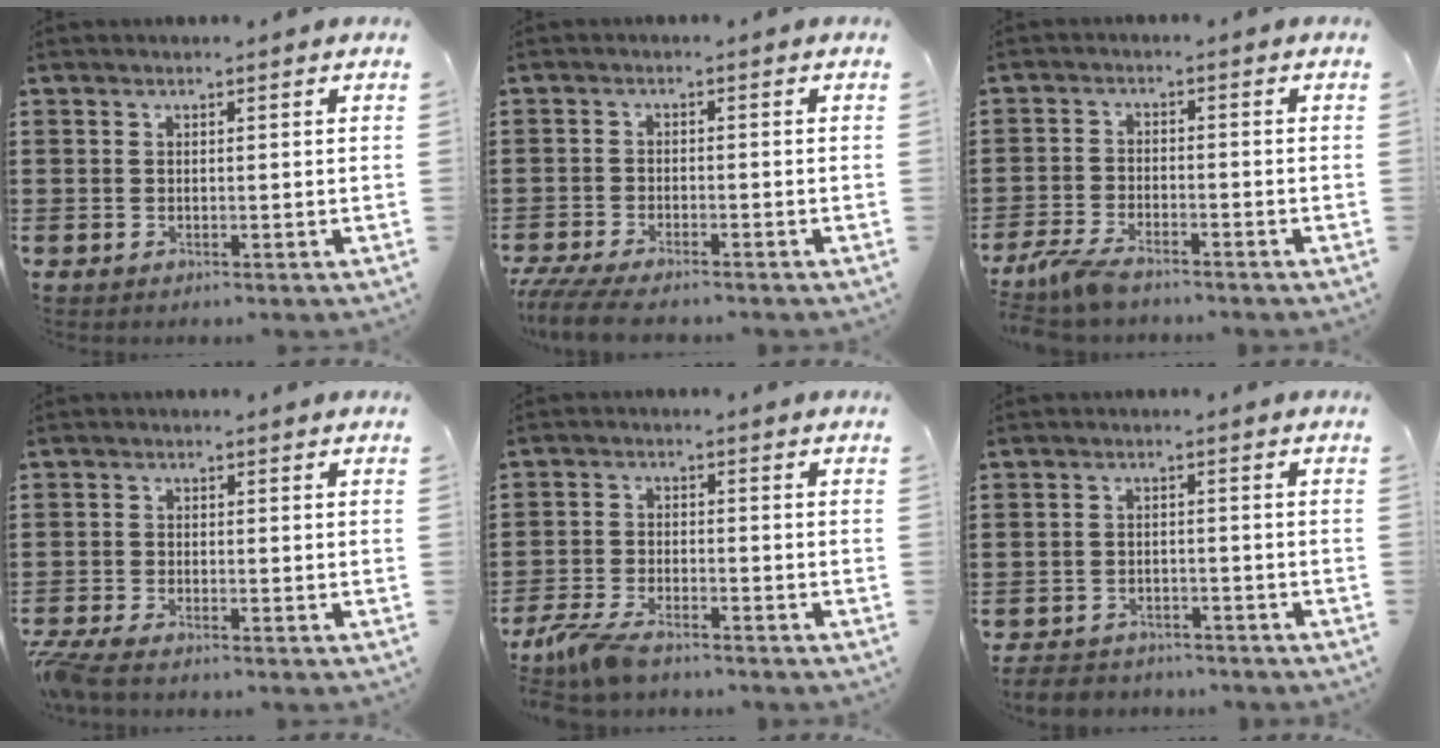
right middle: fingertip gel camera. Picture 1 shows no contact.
{"total": 4.1, "force": [-3.8, 0.2, 1.6], "torque": [-0.047, -0.016, -0.078]}
{"total": 4.3, "force": [-3.7, 0.9, 1.9], "torque": [-0.061, -0.007, -0.080]}
{"total": 2.6, "force": [-2.4, 0.0, 1.0], "torque": [-0.031, -0.004, -0.052]}
{"total": 5.1, "force": [-4.3, 1.3, 2.5], "torque": [-0.075, -0.009, -0.090]}
{"total": 3.1, "force": [-3.0, 0.7, 0.3], "torque": [-0.017, -0.003, -0.066]}